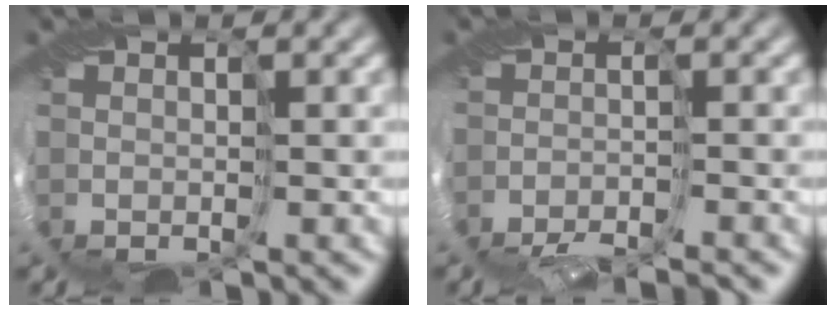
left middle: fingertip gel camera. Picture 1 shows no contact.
{"total": 4.7, "force": [-4.5, 0.3, 1.2], "torque": [-0.015, -0.005, -0.087]}